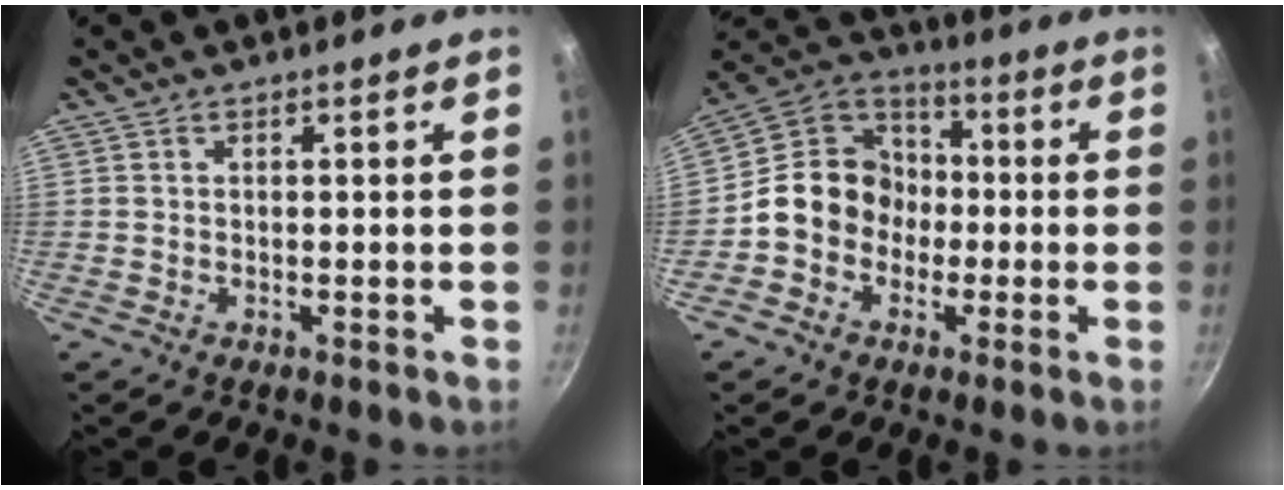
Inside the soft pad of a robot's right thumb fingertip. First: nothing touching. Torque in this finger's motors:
{"motor_torque": [0.64, 1.69, 0.76, -0.55, 0.05]}